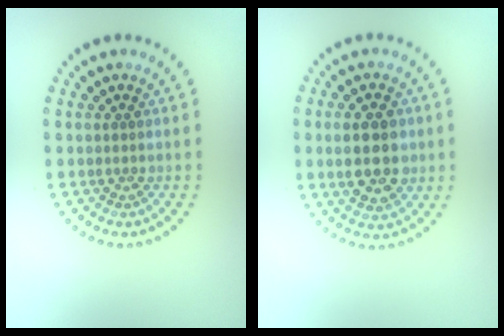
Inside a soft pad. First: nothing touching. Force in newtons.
{"total": 5.1, "press": 5.1, "slide": 0.4}